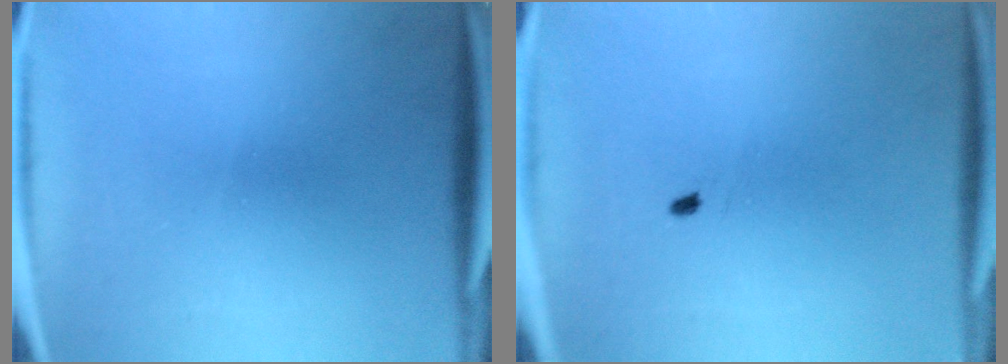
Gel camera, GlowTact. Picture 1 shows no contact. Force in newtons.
{"total": 0.5}